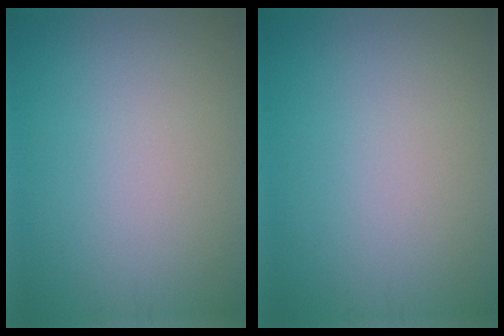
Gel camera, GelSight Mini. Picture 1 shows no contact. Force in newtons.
{"total": 0.0}